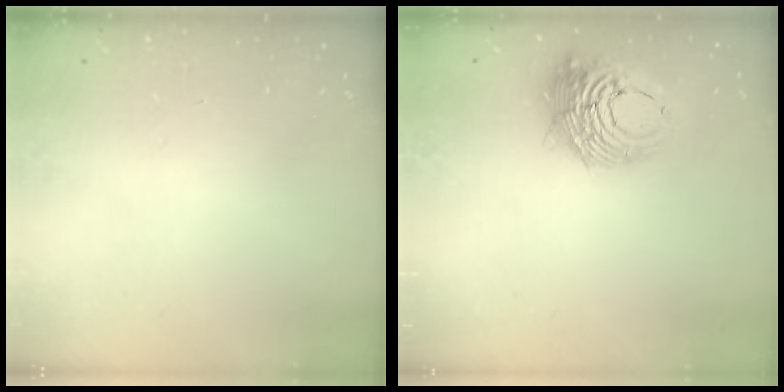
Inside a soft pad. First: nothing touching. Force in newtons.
{"total": 13.3, "press": 13.2, "slide": 1.4}